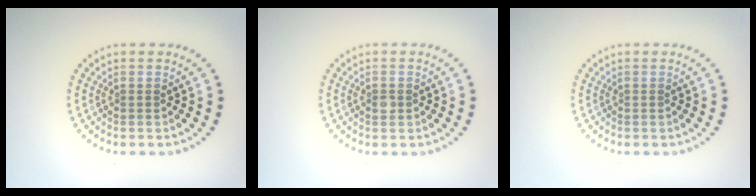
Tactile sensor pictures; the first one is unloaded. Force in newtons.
{"total": 1.0, "press": 1.0, "slide": 0.0}
{"total": 0.0}